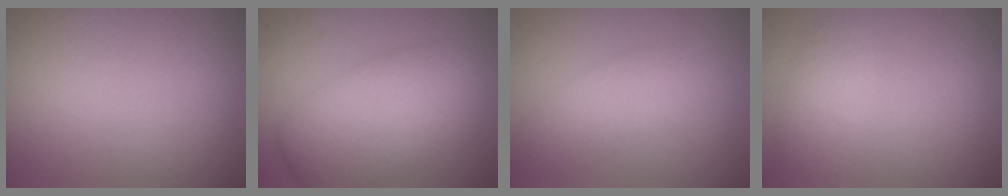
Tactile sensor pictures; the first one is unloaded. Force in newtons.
{"total": 7.5, "press": 7.5, "slide": 0.4}
{"total": 2.9, "press": 2.9, "slide": 0.1}
{"total": 2.2, "press": 2.2, "slide": 0.2}